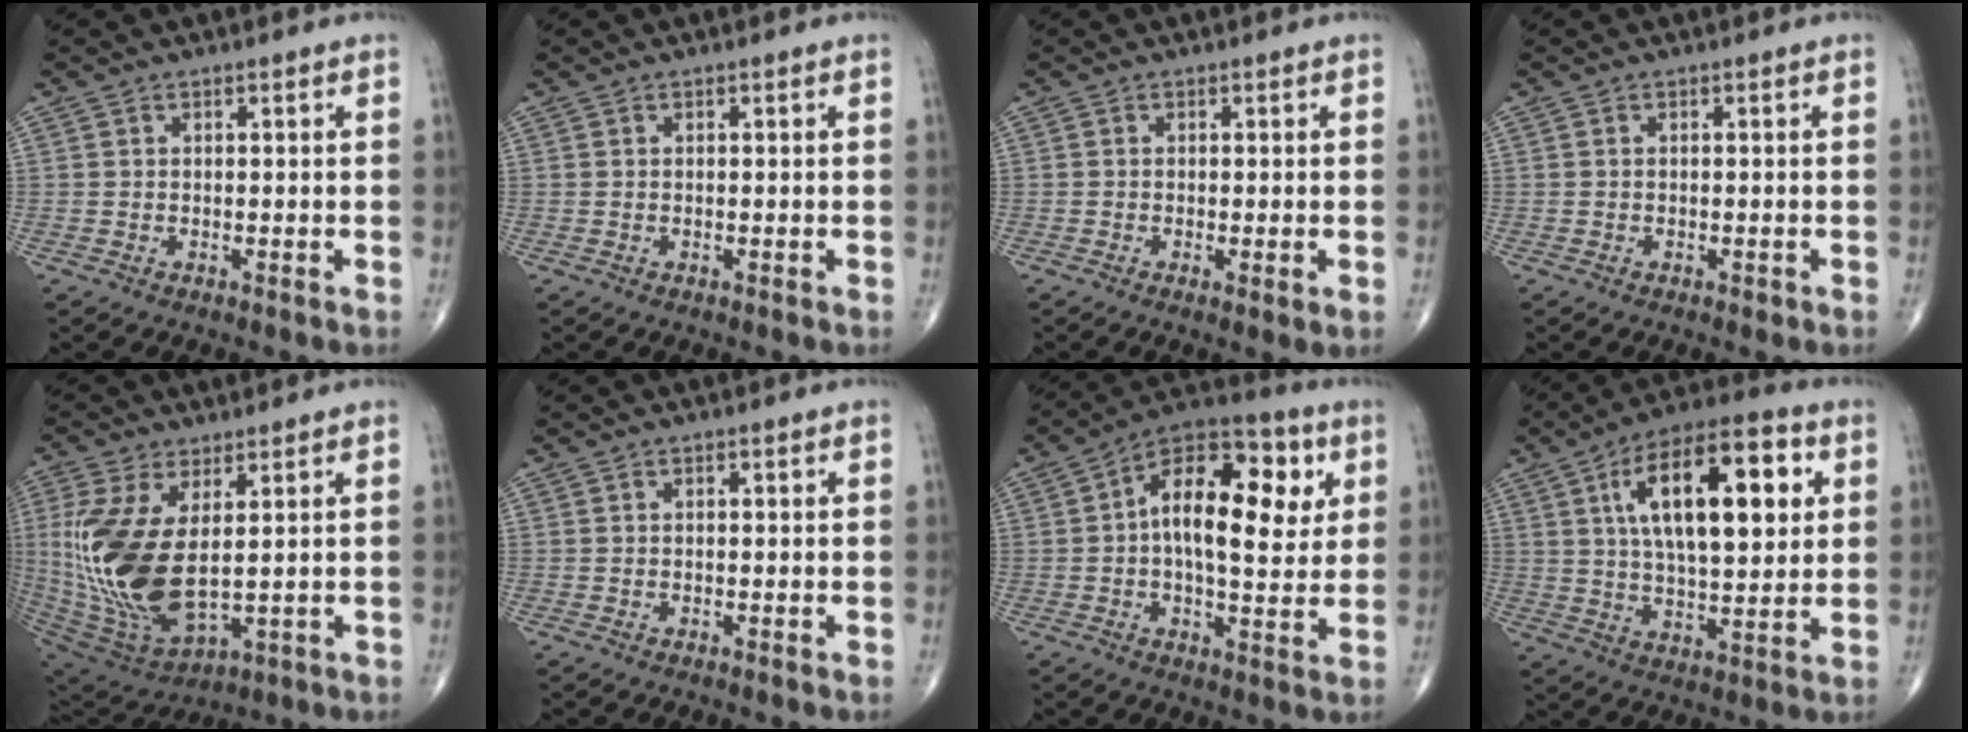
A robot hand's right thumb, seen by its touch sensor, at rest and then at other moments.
{"total": 0.0}
{"total": 2.2, "force": [-0.5, 0.3, 2.1], "torque": [-0.044, -0.010, -0.011]}
{"total": 0.6, "force": [-0.3, 0.3, 0.4], "torque": [-0.006, -0.001, -0.005]}
{"total": 19.2, "force": [2.0, 9.2, 16.7], "torque": [-0.371, -0.028, 0.060]}
{"total": 0.0}
{"total": 18.4, "force": [3.5, 9.3, 15.6], "torque": [-0.207, 0.017, 0.041]}
{"total": 20.8, "force": [5.8, 8.8, 17.9], "torque": [-0.268, 0.002, 0.089]}